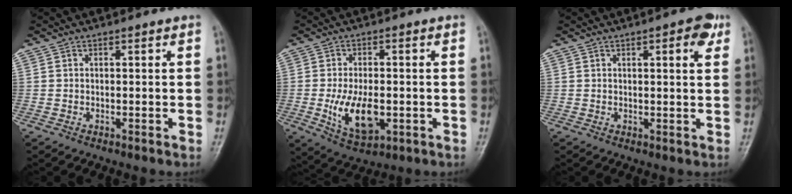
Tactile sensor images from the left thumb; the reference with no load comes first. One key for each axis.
{"total": 10.3, "fx": -2.1, "fy": 5.6, "fz": 8.4, "tx": -0.142, "ty": -0.004, "tz": -0.027}
{"total": 4.5, "fx": 2.1, "fy": 1.5, "fz": 3.7, "tx": -0.035, "ty": -0.004, "tz": 0.021}